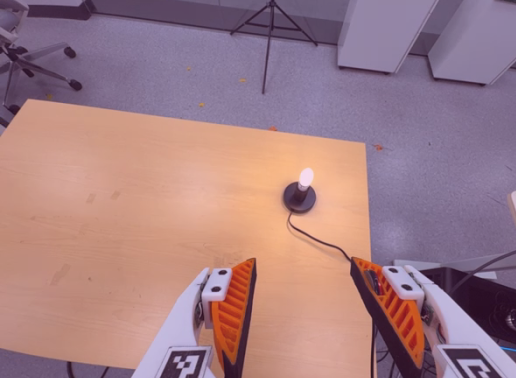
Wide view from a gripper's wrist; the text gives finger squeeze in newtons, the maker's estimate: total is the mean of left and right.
{"total": 0.0}